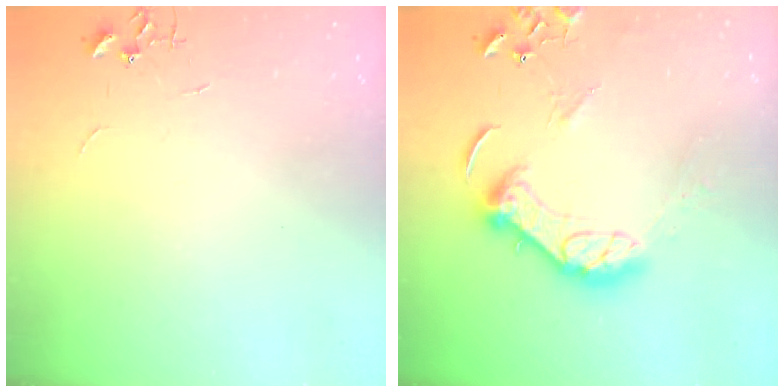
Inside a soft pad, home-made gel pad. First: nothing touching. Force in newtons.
{"total": 12.9, "press": 12.8, "slide": 1.7}